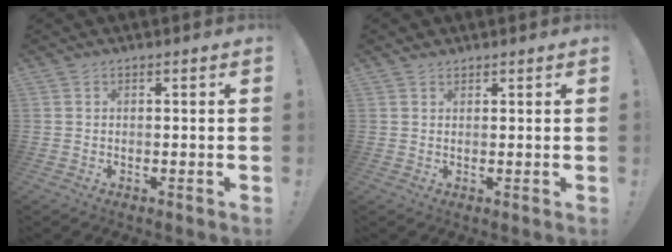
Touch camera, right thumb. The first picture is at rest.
{"total": 1.3, "force": [1.1, 0.7, 0.3], "torque": [-0.005, -0.003, 0.021]}